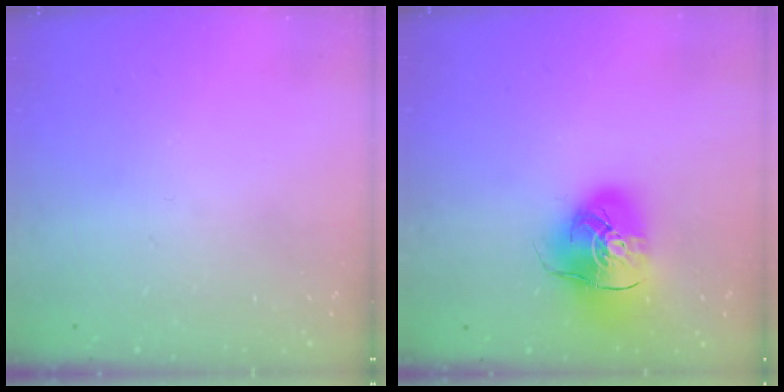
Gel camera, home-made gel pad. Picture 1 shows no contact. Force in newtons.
{"total": 13.4, "press": 13.3, "slide": 2.0}